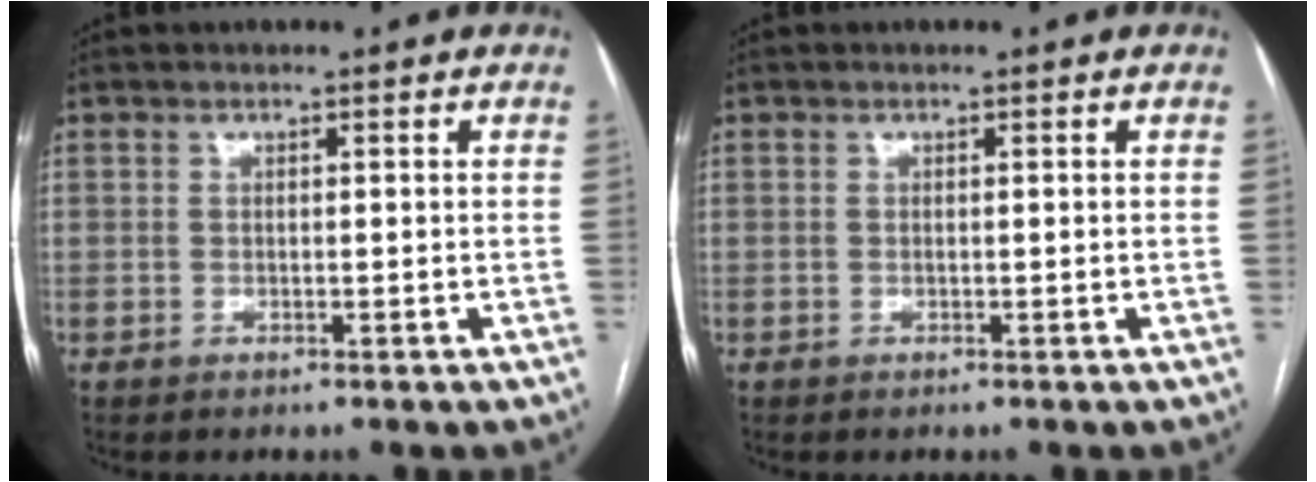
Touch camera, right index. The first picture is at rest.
{"total": 0.0}